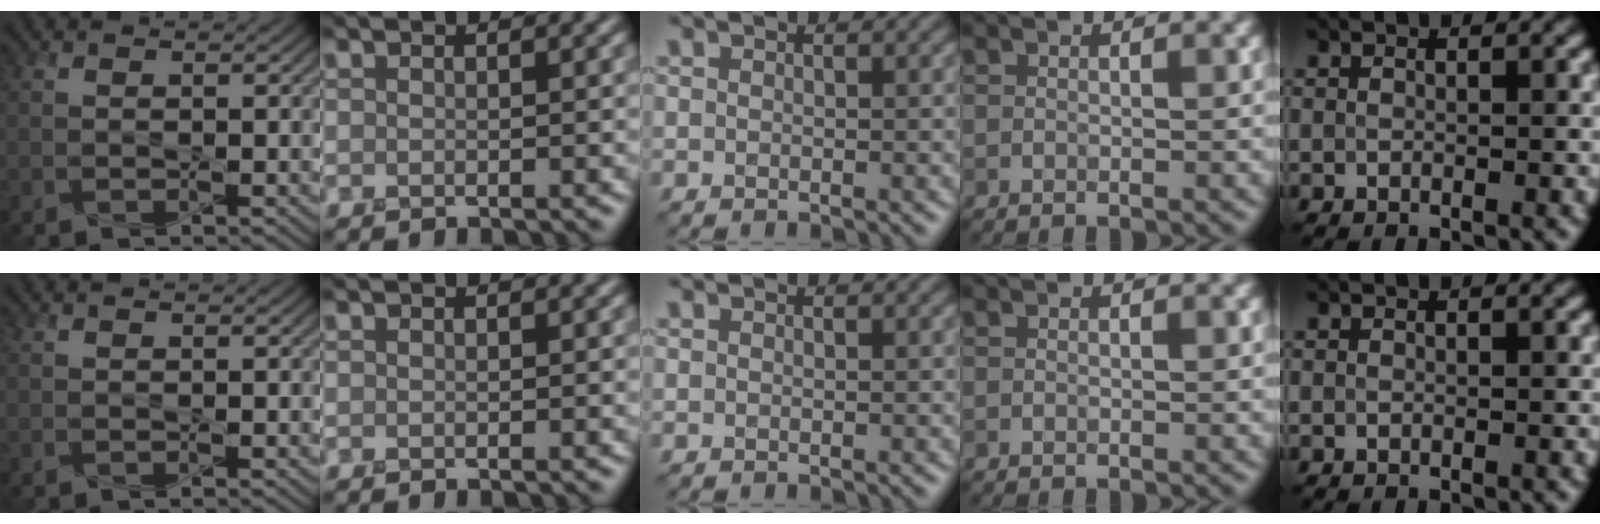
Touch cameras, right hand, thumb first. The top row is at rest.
{}